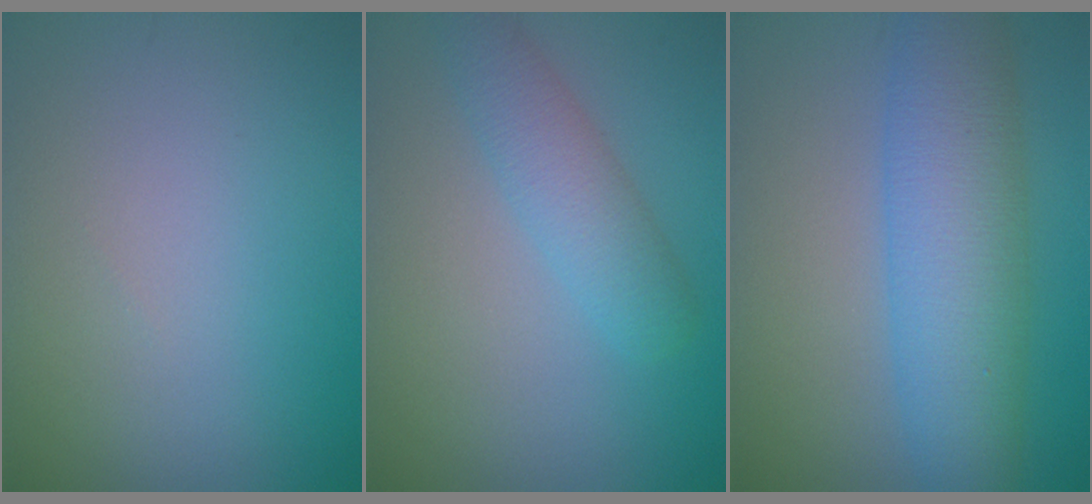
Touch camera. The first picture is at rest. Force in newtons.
{"total": 3.3, "press": 3.3, "slide": 0.0}
{"total": 7.3, "press": 7.3, "slide": 0.1}